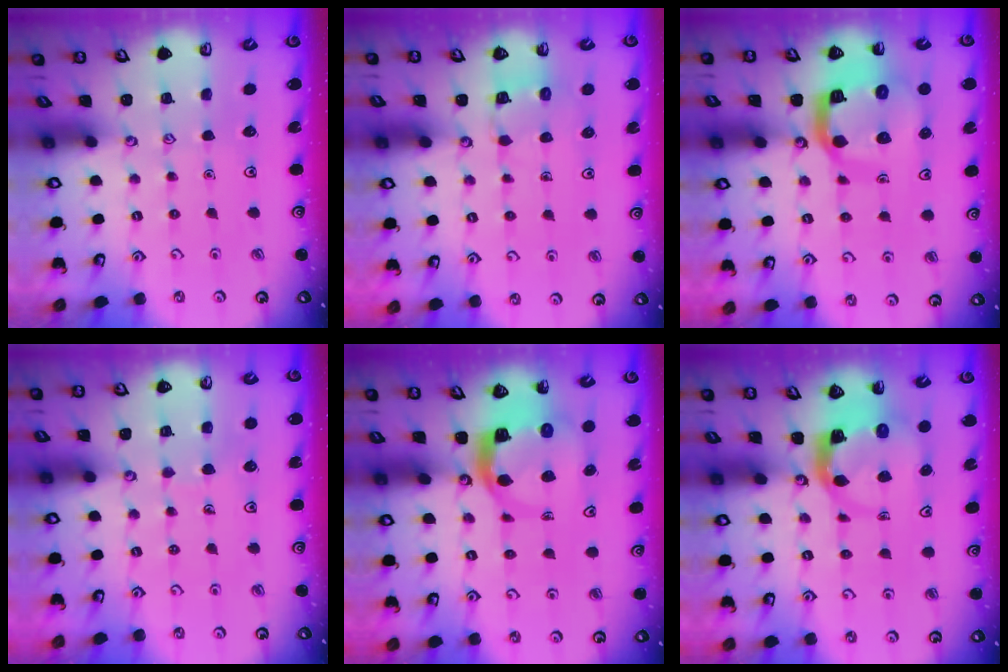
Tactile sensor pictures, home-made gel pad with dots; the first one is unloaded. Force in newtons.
{"total": 4.2, "press": 4.2, "slide": 0.3}
{"total": 14.1, "press": 14.0, "slide": 1.8}
{"total": 3.3, "press": 3.3, "slide": 0.2}
{"total": 6.6, "press": 6.5, "slide": 0.8}
{"total": 4.4, "press": 4.3, "slide": 0.8}